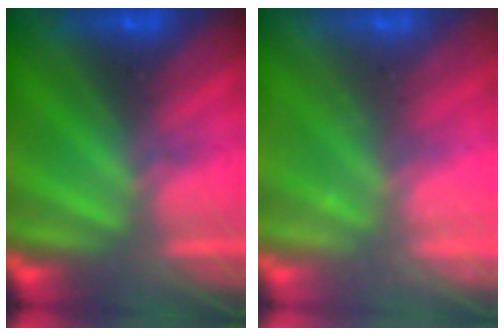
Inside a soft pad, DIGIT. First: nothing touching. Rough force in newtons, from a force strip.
{"total": 2.2}